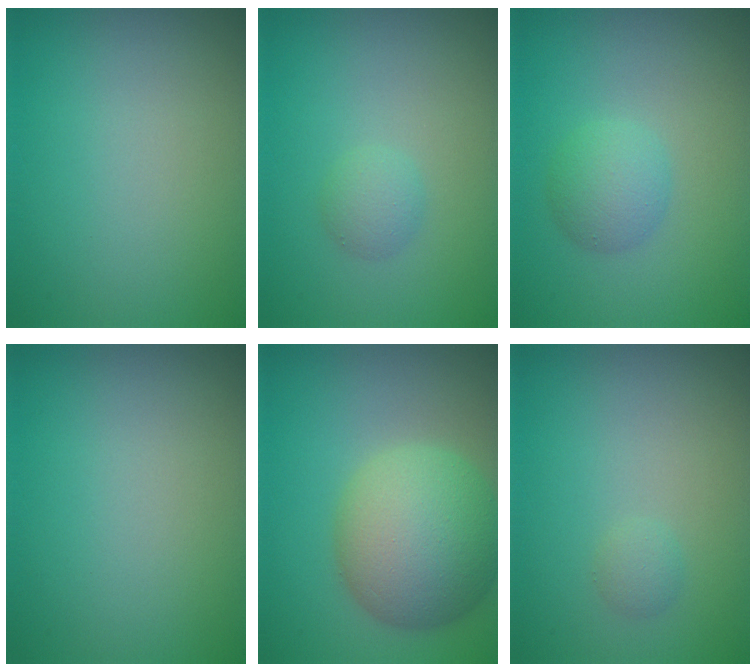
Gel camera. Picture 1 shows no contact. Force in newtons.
{"total": 1.4, "press": 1.4, "slide": 0.0}
{"total": 2.6, "press": 2.6, "slide": 0.1}
{"total": 0.0}
{"total": 8.8, "press": 8.8, "slide": 0.5}
{"total": 0.8, "press": 0.8, "slide": 0.1}